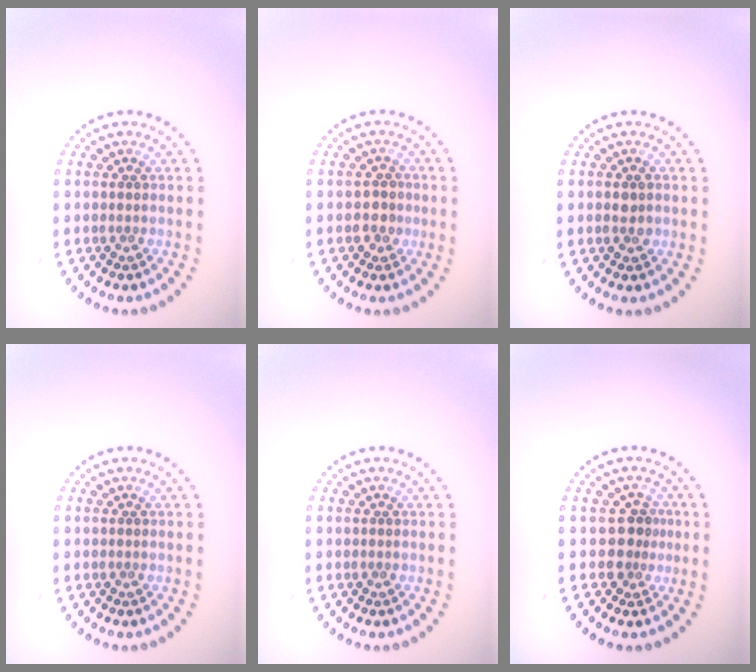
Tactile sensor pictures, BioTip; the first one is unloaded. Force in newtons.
{"total": 1.7, "press": 1.6, "slide": 0.6}
{"total": 1.4, "press": 1.4, "slide": 0.3}
{"total": 0.0}
{"total": 0.0}
{"total": 2.2, "press": 1.8, "slide": 1.4}